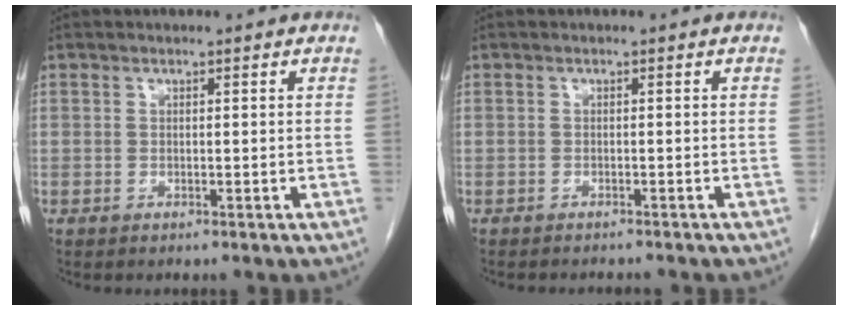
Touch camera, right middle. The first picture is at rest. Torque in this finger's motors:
{"motor_torque": [0.05, -0.02, 0.00, 0.01]}